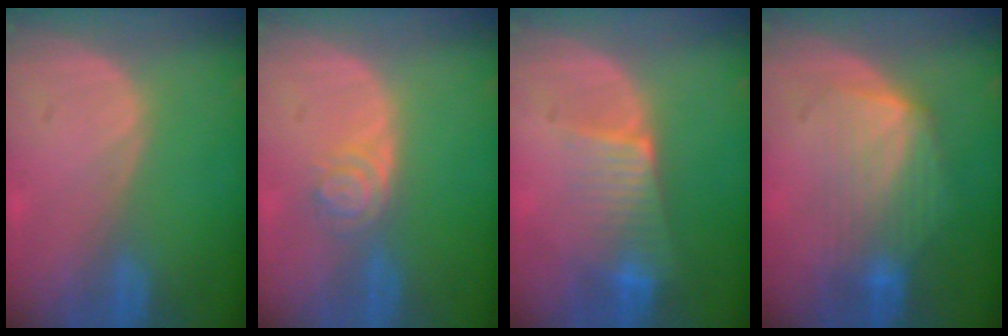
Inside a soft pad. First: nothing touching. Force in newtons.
{"total": 3.9, "press": 3.5, "slide": 1.9}
{"total": 6.6, "press": 5.9, "slide": 3.0}
{"total": 7.0, "press": 7.0, "slide": 0.7}